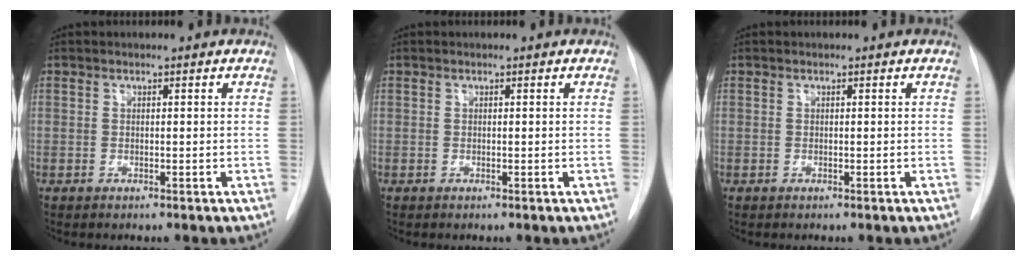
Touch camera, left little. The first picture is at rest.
{"total": 0.0}
{"total": 0.0}